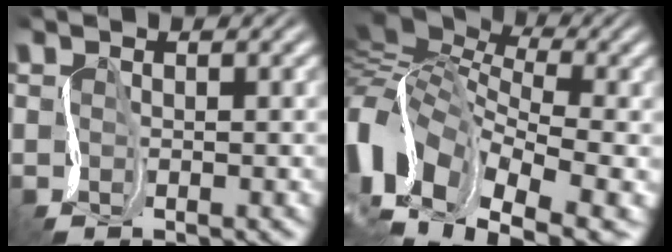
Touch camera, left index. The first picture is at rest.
{"total": 14.3, "force": [-1.3, 8.9, 11.1], "torque": [-0.243, 0.003, 0.000]}